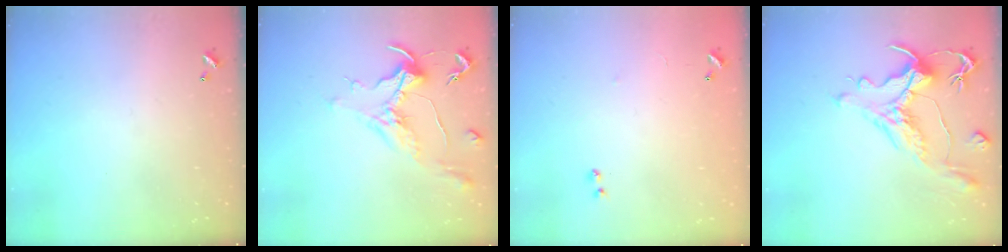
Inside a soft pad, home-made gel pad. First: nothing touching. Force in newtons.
{"total": 1.7, "press": 1.6, "slide": 0.6}
{"total": 8.5, "press": 8.5, "slide": 0.5}
{"total": 2.5, "press": 2.0, "slide": 1.5}